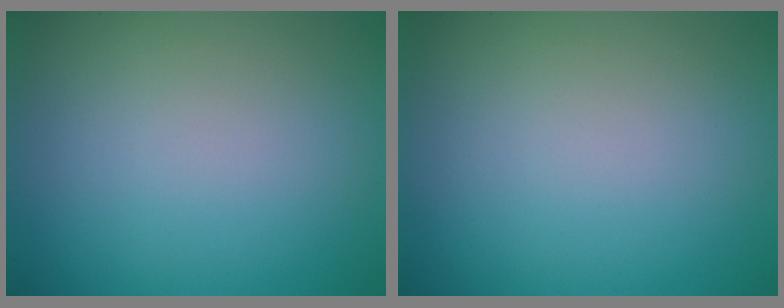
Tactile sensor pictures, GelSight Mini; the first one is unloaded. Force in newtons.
{"total": 0.0}